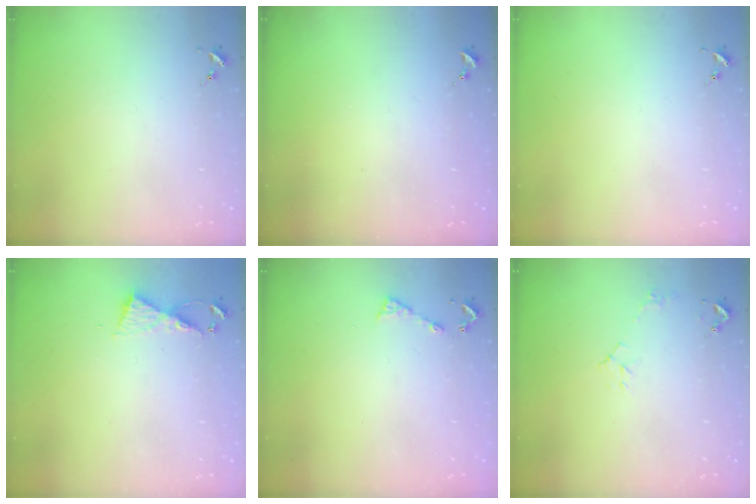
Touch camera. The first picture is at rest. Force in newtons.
{"total": 0.0}
{"total": 0.0}
{"total": 6.0, "press": 6.0, "slide": 0.6}
{"total": 5.6, "press": 5.6, "slide": 0.7}
{"total": 5.3, "press": 5.3, "slide": 0.7}